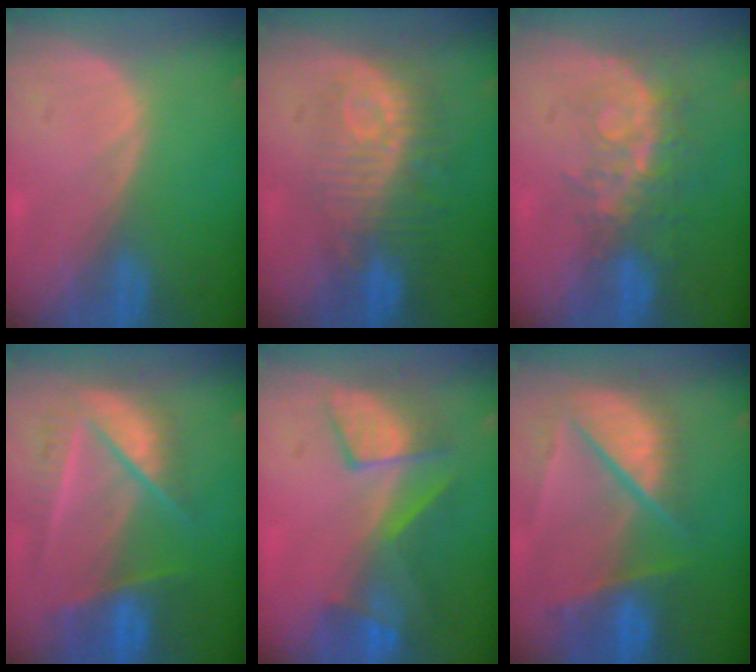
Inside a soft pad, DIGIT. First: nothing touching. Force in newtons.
{"total": 9.8, "press": 8.8, "slide": 4.2}
{"total": 8.5, "press": 7.0, "slide": 4.8}
{"total": 9.3, "press": 8.3, "slide": 4.2}
{"total": 8.1, "press": 7.6, "slide": 2.7}
{"total": 10.4, "press": 8.6, "slide": 5.8}